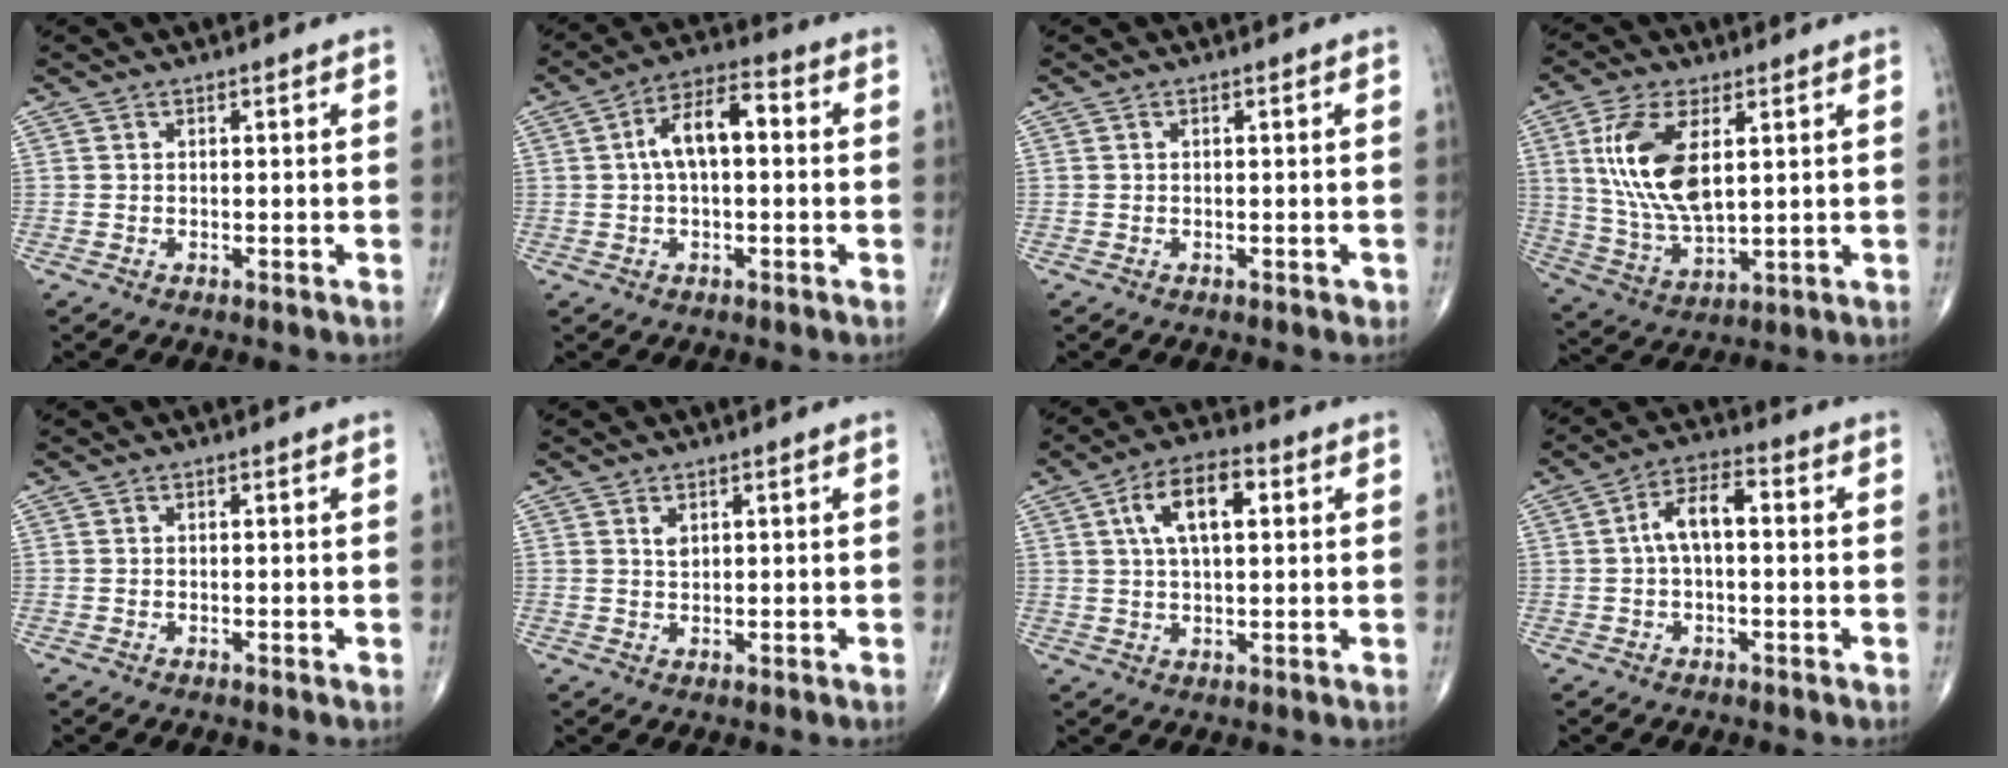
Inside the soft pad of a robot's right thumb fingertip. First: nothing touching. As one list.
[{"total": 9.1, "force": [1.0, 4.4, 7.9], "torque": [-0.139, 0.032, 0.007]}, {"total": 0.6, "force": [-0.3, 0.4, 0.4], "torque": [-0.004, 0.000, -0.003]}, {"total": 14.7, "force": [3.9, 7.0, 12.4], "torque": [-0.249, -0.017, 0.085]}, {"total": 0.0}, {"total": 1.6, "force": [0.8, 0.9, 1.0], "torque": [-0.012, -0.004, 0.019]}, {"total": 10.4, "force": [3.1, 4.9, 8.7], "torque": [-0.145, 0.013, 0.049]}, {"total": 6.8, "force": [0.3, 3.3, 6.0], "torque": [-0.106, 0.029, -0.004]}]